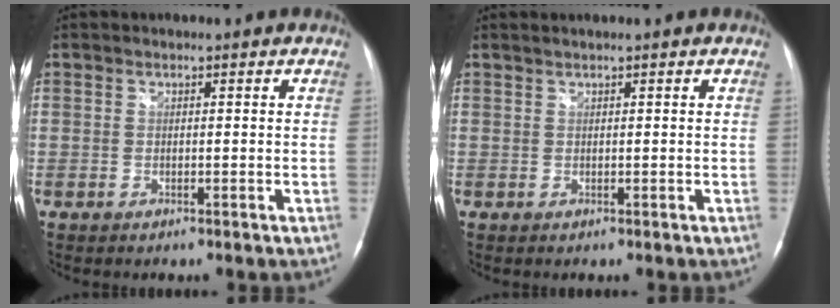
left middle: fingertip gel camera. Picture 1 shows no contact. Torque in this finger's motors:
{"motor_torque": [0.07, -0.05, -0.03, 0.00]}